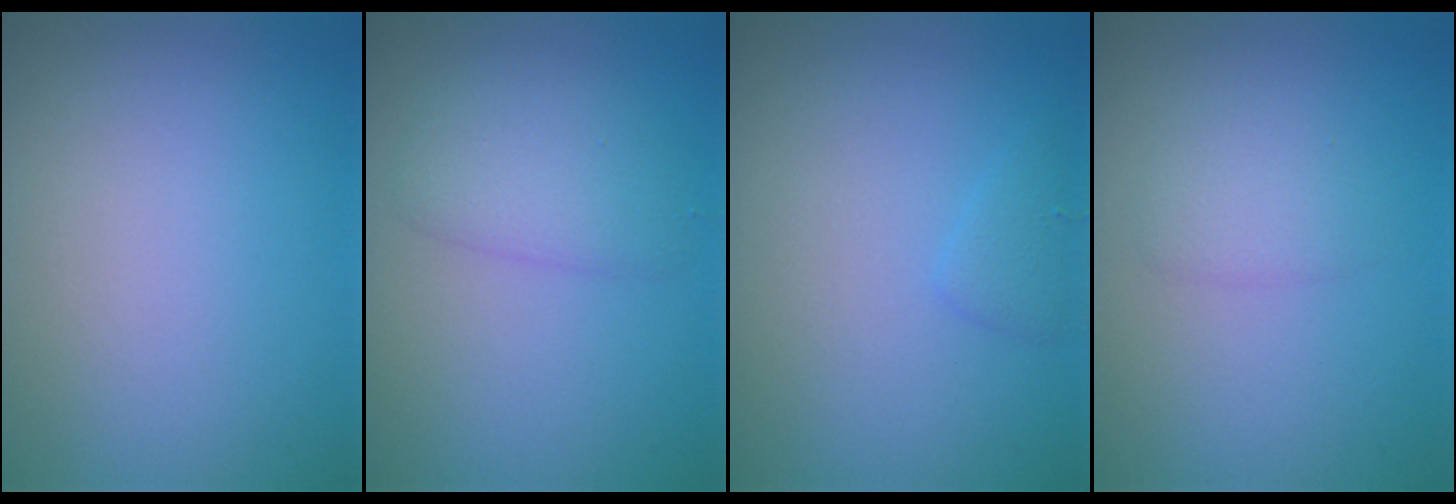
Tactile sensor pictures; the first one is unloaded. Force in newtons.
{"total": 2.6, "press": 2.6, "slide": 0.1}
{"total": 1.1, "press": 1.1, "slide": 0.0}
{"total": 1.4, "press": 1.4, "slide": 0.0}